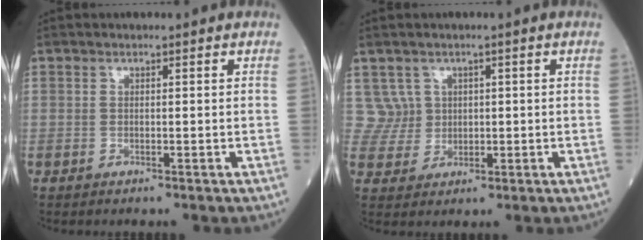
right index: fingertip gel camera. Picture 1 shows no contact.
{"total": 3.9, "force": [1.5, 3.6, -0.3], "torque": [0.014, 0.010, 0.033]}